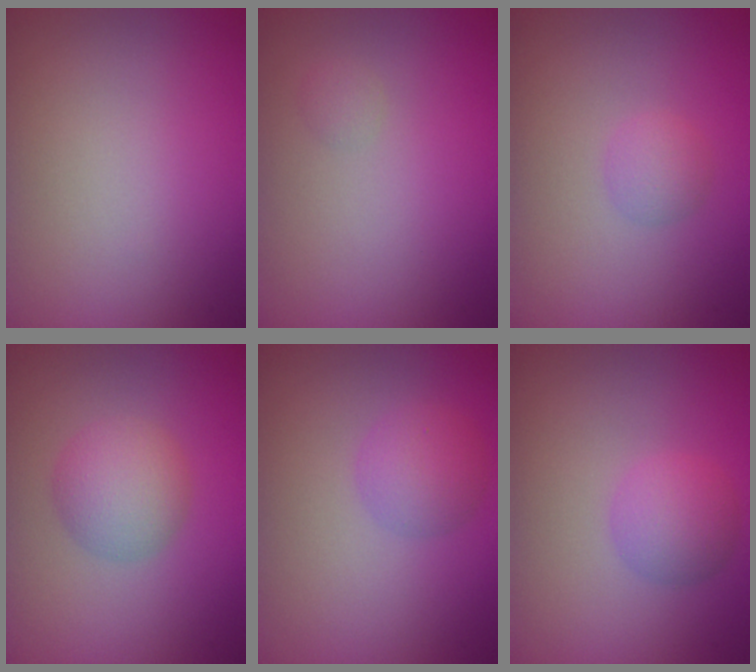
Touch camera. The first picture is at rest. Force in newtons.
{"total": 0.6, "press": 0.6, "slide": 0.0}
{"total": 1.5, "press": 1.5, "slide": 0.1}
{"total": 3.4, "press": 3.4, "slide": 0.1}
{"total": 2.7, "press": 2.7, "slide": 0.1}
{"total": 2.7, "press": 2.7, "slide": 0.1}